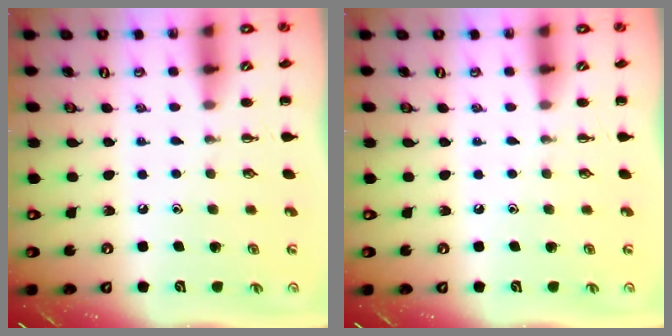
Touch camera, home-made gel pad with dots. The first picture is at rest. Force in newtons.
{"total": 0.0}